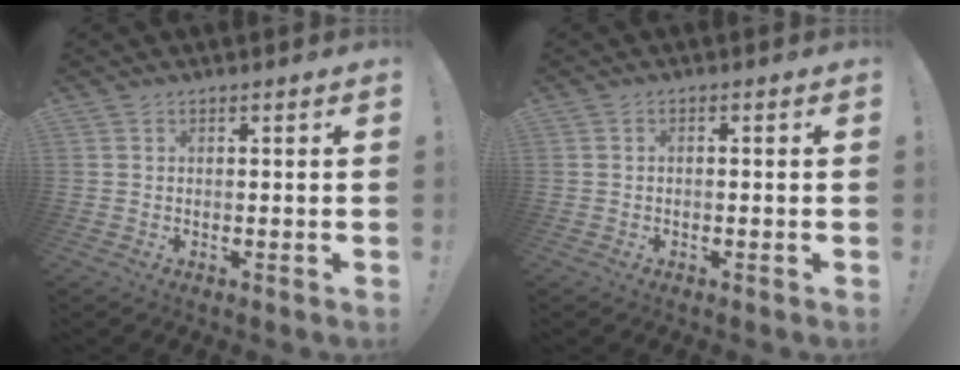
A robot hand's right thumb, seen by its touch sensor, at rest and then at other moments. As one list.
[{"total": 0.9, "force": [-0.7, 0.0, 0.6], "torque": [-0.016, 0.003, -0.011]}]